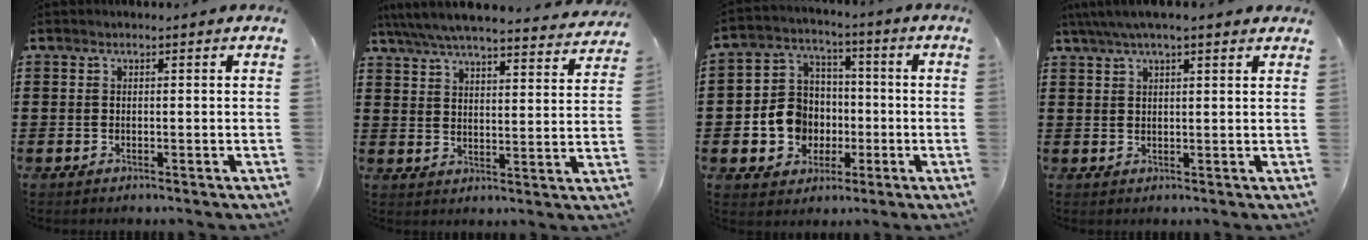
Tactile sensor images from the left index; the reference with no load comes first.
{"total": 6.1, "force": [5.7, 0.2, 2.1], "torque": [-0.066, -0.034, 0.098]}
{"total": 8.9, "force": [-1.4, 8.2, 3.1], "torque": [-0.099, 0.019, -0.020]}
{"total": 4.0, "force": [3.0, 0.6, 2.7], "torque": [-0.057, 0.002, 0.053]}